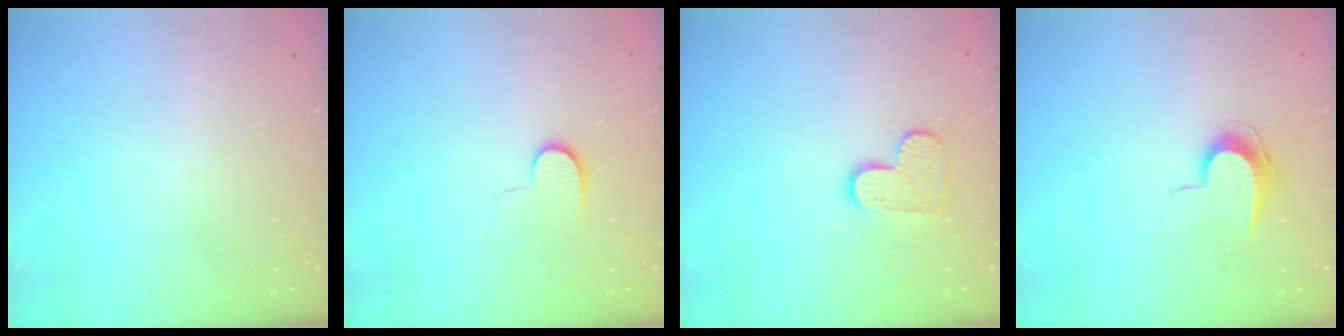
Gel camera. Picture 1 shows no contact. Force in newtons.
{"total": 6.1, "press": 6.1, "slide": 0.8}
{"total": 9.0, "press": 9.0, "slide": 0.7}
{"total": 8.0, "press": 8.0, "slide": 0.8}